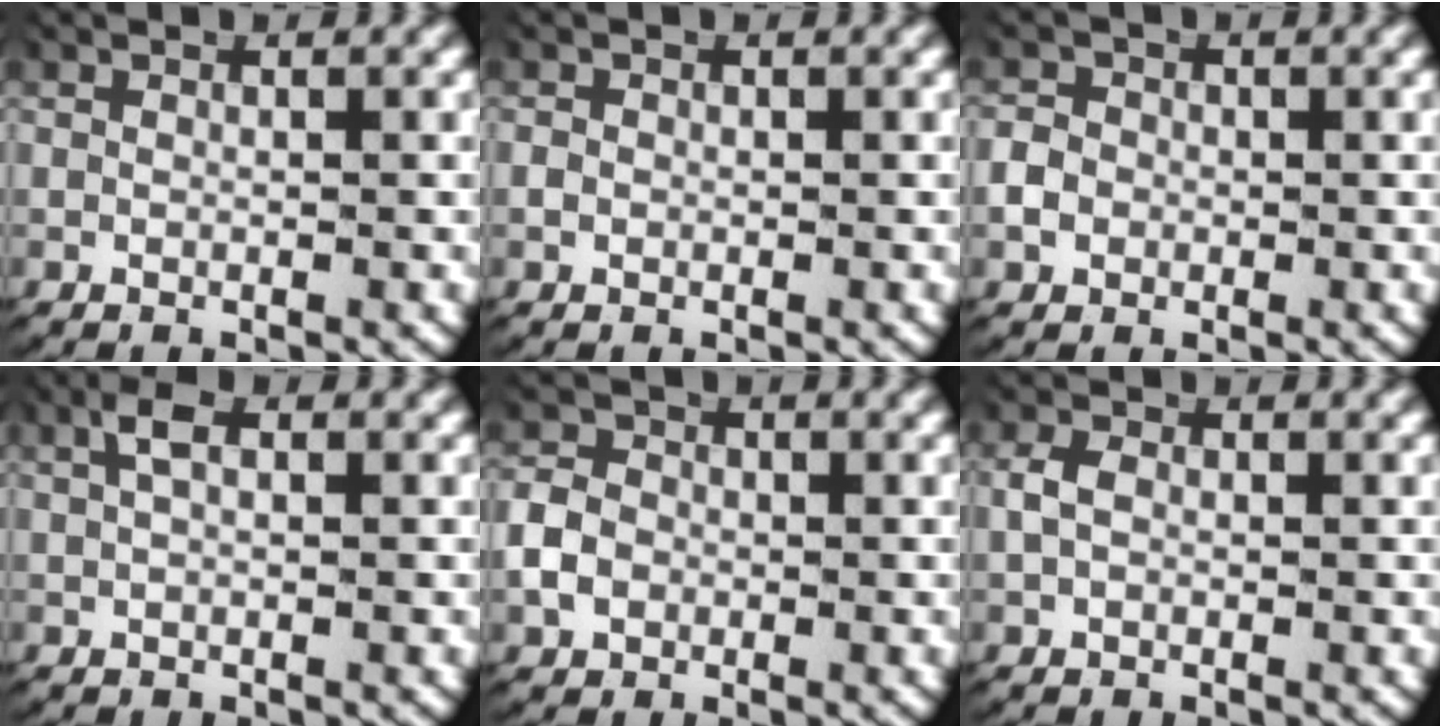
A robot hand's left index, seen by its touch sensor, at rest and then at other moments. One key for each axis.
{"total": 0.6, "fx": -0.2, "fy": 0.5, "fz": 0.2, "tx": -0.013, "ty": -0.005, "tz": 0.000}
{"total": 2.5, "fx": -0.5, "fy": 2.3, "fz": 0.9, "tx": -0.031, "ty": -0.005, "tz": -0.010}
{"total": 2.2, "fx": 1.0, "fy": 1.0, "fz": 1.7, "tx": -0.042, "ty": 0.005, "tz": 0.017}
{"total": 3.1, "fx": -0.5, "fy": 2.7, "fz": 1.4, "tx": -0.040, "ty": -0.002, "tz": -0.010}
{"total": 1.5, "fx": 0.1, "fy": 1.1, "fz": 1.0, "tx": -0.034, "ty": -0.003, "tz": 0.005}